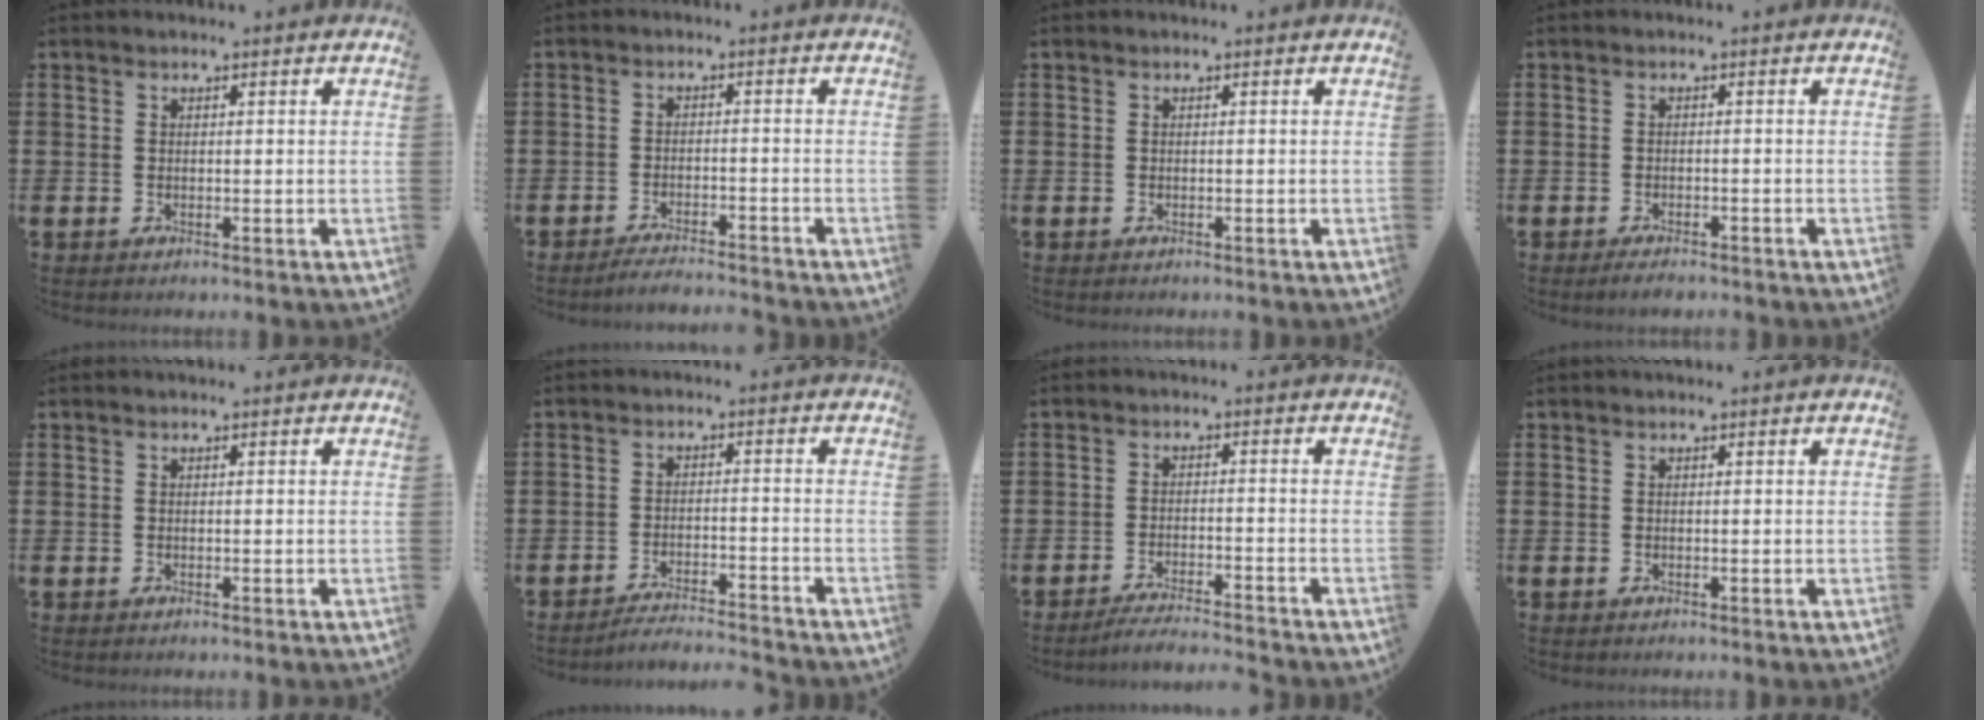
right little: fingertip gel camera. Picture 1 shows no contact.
{"total": 2.3, "force": [-2.3, -0.1, 0.4], "torque": [-0.008, 0.005, -0.046]}
{"total": 0.0}
{"total": 1.4, "force": [-1.2, 0.2, 0.6], "torque": [-0.014, 0.000, -0.024]}
{"total": 0.0}
{"total": 3.0, "force": [-3.0, -0.2, 0.3], "torque": [-0.007, 0.003, -0.063]}
{"total": 2.8, "force": [-2.7, -0.3, 0.9], "torque": [-0.014, 0.002, -0.053]}
{"total": 0.0}